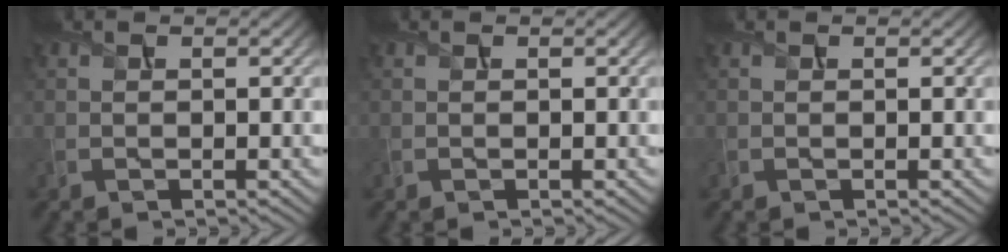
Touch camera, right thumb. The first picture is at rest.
{"total": 0.0}
{"total": 0.0}